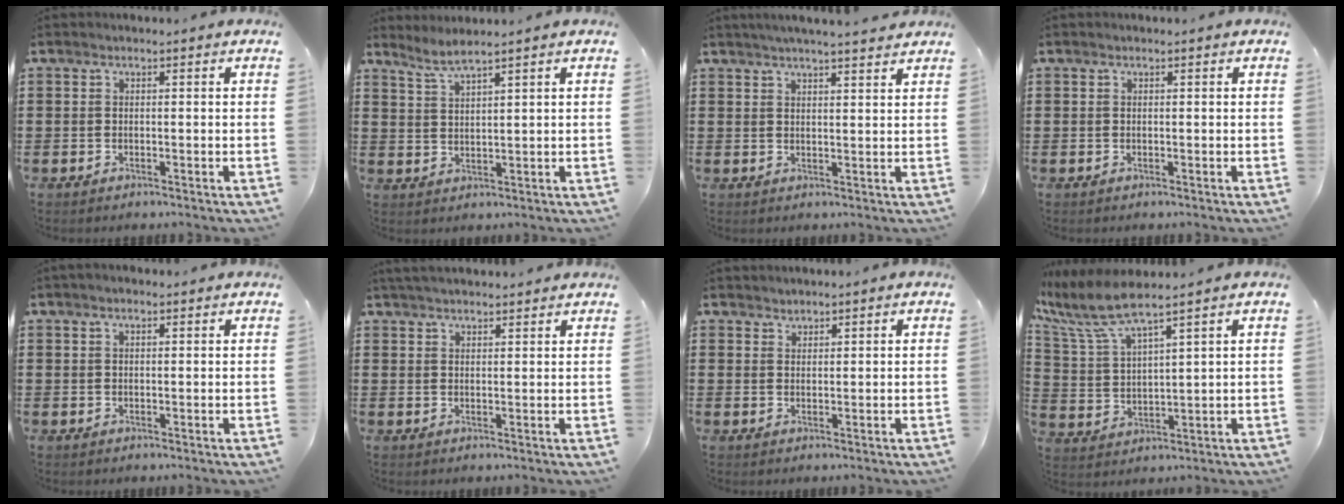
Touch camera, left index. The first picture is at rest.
{"total": 2.9, "force": [2.6, -0.3, 1.4], "torque": [-0.035, -0.003, 0.047]}
{"total": 2.9, "force": [2.8, -0.3, 0.9], "torque": [-0.026, -0.007, 0.050]}
{"total": 0.0}
{"total": 1.2, "force": [0.8, 0.4, 0.8], "torque": [-0.017, 0.002, 0.014]}
{"total": 2.5, "force": [2.5, 0.1, 0.5], "torque": [-0.016, 0.000, 0.048]}
{"total": 1.3, "force": [1.3, 0.3, -0.2], "torque": [0.001, -0.001, 0.027]}
{"total": 7.6, "force": [6.2, 1.1, 4.4], "torque": [-0.119, -0.033, 0.104]}